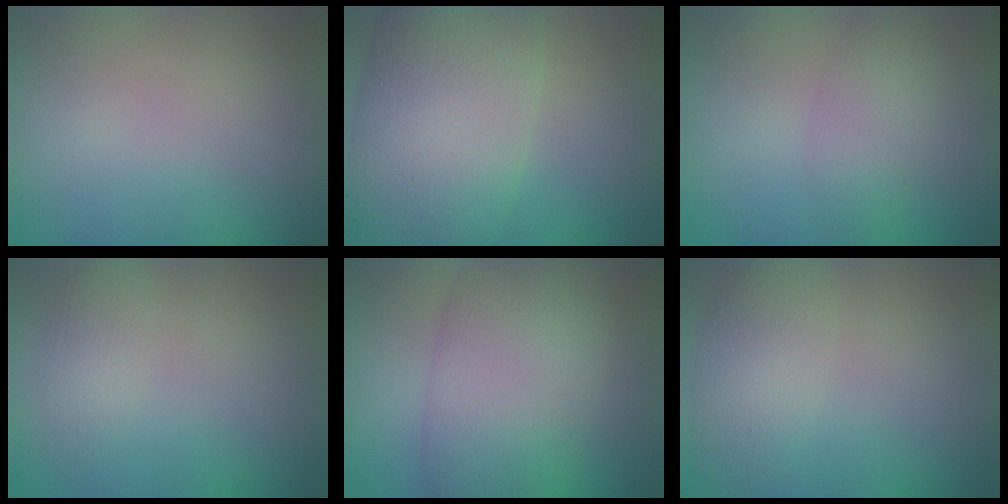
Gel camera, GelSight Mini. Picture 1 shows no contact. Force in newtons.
{"total": 11.8, "press": 11.8, "slide": 0.3}
{"total": 2.4, "press": 2.4, "slide": 0.1}
{"total": 1.6, "press": 1.6, "slide": 0.1}
{"total": 9.5, "press": 9.5, "slide": 0.3}
{"total": 3.5, "press": 3.4, "slide": 0.2}